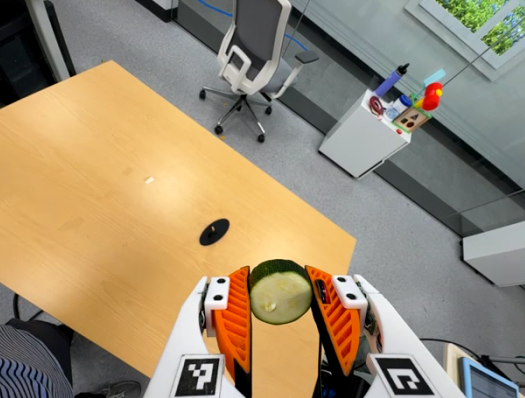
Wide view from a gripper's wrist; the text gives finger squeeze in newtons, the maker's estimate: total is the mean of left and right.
{"total": 11.4, "left": 10.9, "right": 12.0}